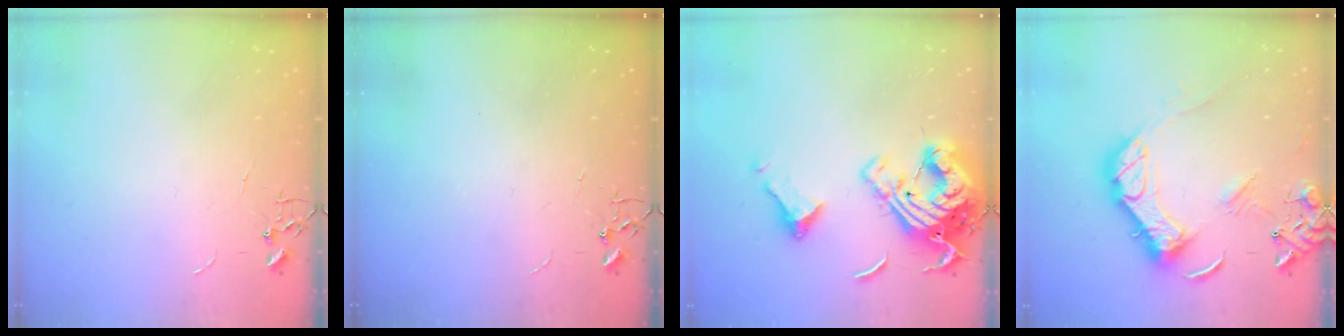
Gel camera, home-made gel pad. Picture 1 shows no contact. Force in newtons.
{"total": 0.0}
{"total": 18.8, "press": 18.7, "slide": 2.0}
{"total": 18.5, "press": 18.3, "slide": 2.7}